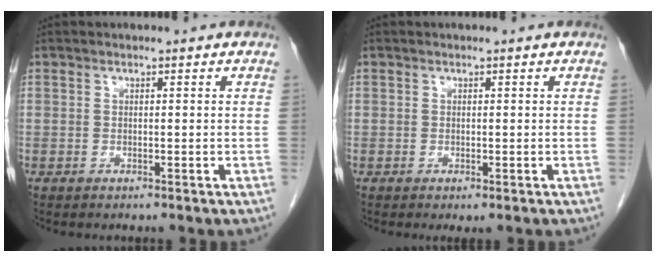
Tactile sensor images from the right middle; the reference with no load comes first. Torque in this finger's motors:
{"motor_torque": [0.71, -0.35, 0.00, 0.01]}